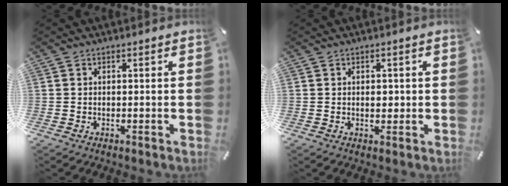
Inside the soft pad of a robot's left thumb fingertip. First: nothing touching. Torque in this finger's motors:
{"motor_torque": [0.98, 0.84, 0.73, -0.20, 0.00]}